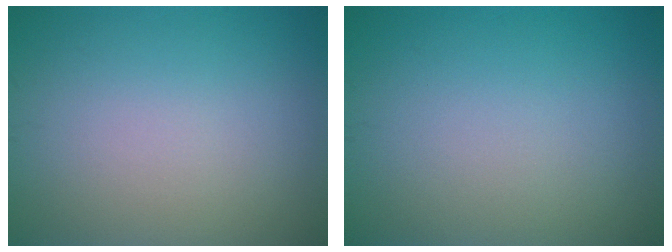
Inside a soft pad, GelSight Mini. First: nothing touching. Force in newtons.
{"total": 0.0}